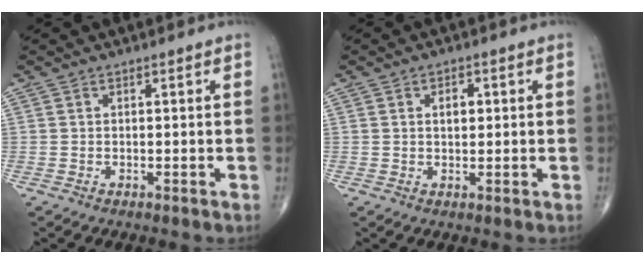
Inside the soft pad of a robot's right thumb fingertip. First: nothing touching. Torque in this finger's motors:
{"motor_torque": [0.27, 0.77, 0.56, 0.14, 0.00]}